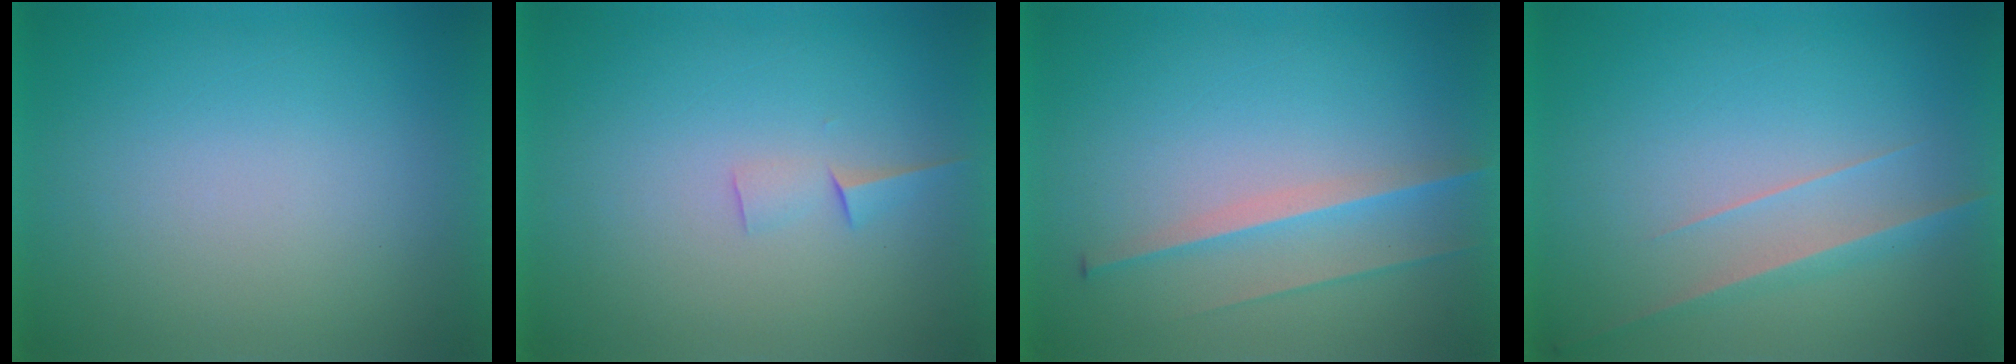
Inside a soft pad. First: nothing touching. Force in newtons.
{"total": 1.5}
{"total": 2.7}
{"total": 2.8}